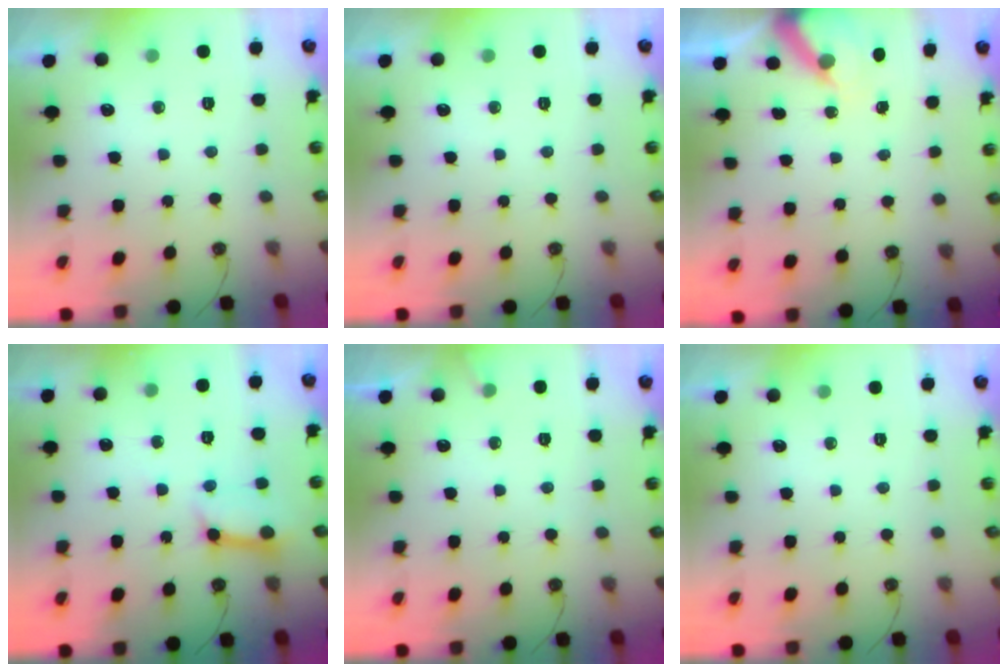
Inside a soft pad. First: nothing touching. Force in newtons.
{"total": 0.0}
{"total": 6.8, "press": 6.8, "slide": 0.6}
{"total": 10.6, "press": 10.5, "slide": 1.4}
{"total": 4.9, "press": 4.9, "slide": 0.3}
{"total": 0.0}